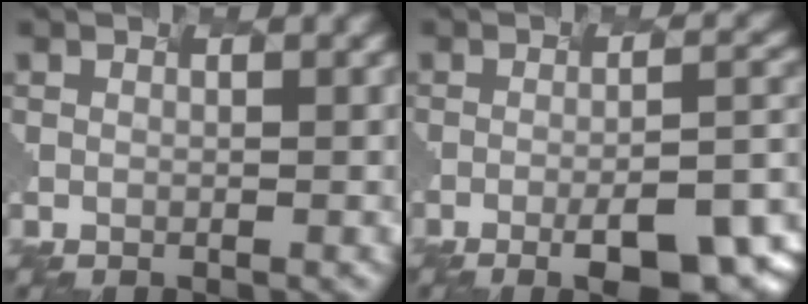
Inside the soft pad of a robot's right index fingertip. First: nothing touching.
{"total": 9.1, "force": [-5.1, 2.0, 7.3], "torque": [-0.113, -0.005, -0.048]}